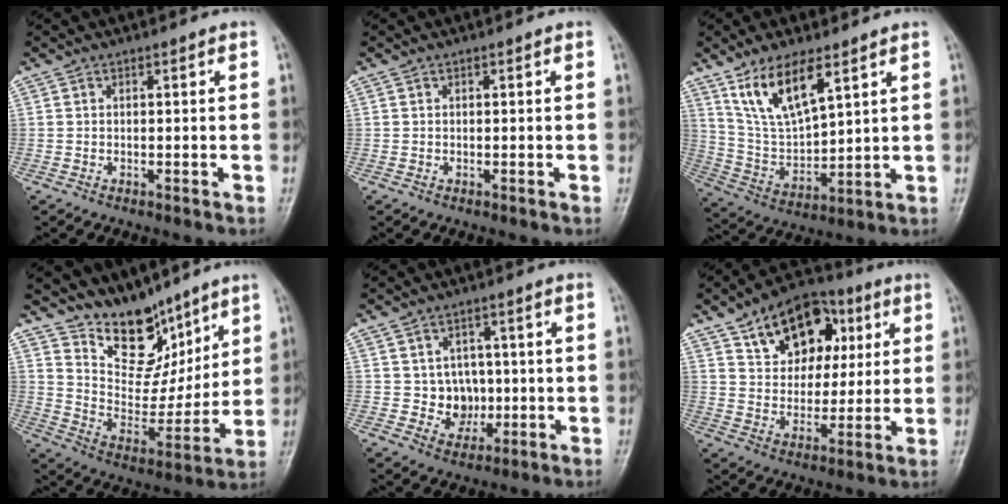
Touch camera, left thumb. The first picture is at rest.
{"total": 0.0}
{"total": 12.0, "force": [7.2, 4.4, 8.6], "torque": [-0.153, -0.033, 0.155]}
{"total": 14.4, "force": [11.0, 7.9, 5.1], "torque": [-0.032, -0.074, 0.202]}
{"total": 6.5, "force": [0.0, 6.0, 2.7], "torque": [0.002, 0.007, 0.006]}
{"total": 16.1, "force": [7.1, 10.9, 9.5], "torque": [-0.102, -0.009, 0.118]}